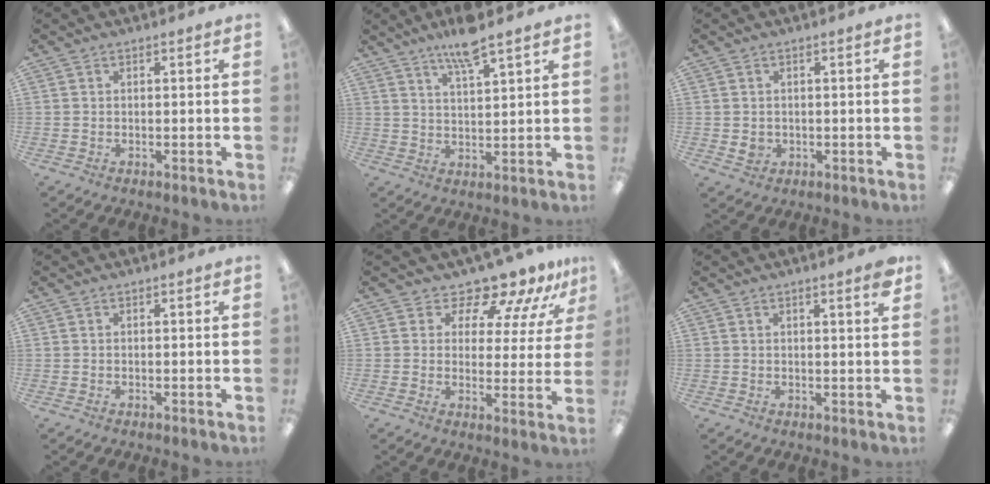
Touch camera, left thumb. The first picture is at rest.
{"total": 7.7, "force": [6.0, 1.1, 4.8], "torque": [-0.092, -0.026, 0.101]}
{"total": 2.2, "force": [0.3, 1.9, 1.1], "torque": [-0.012, -0.001, 0.004]}
{"total": 0.0}
{"total": 10.8, "force": [9.8, 3.6, 3.0], "torque": [-0.050, -0.086, 0.176]}
{"total": 2.8, "force": [2.0, -0.1, 1.9], "torque": [-0.026, -0.011, 0.031]}